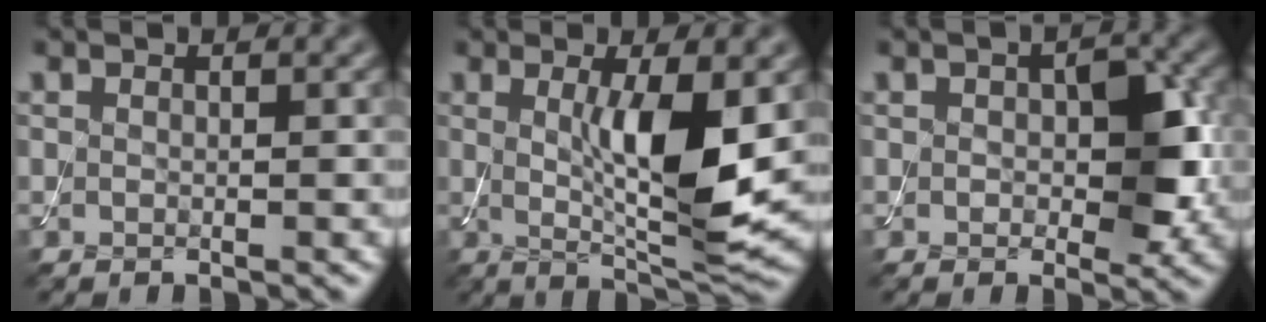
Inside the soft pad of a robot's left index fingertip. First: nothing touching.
{"total": 7.6, "force": [0.6, 1.7, 7.4], "torque": [-0.119, -0.018, 0.017]}
{"total": 4.7, "force": [0.1, 2.5, 4.0], "torque": [-0.056, 0.000, 0.002]}